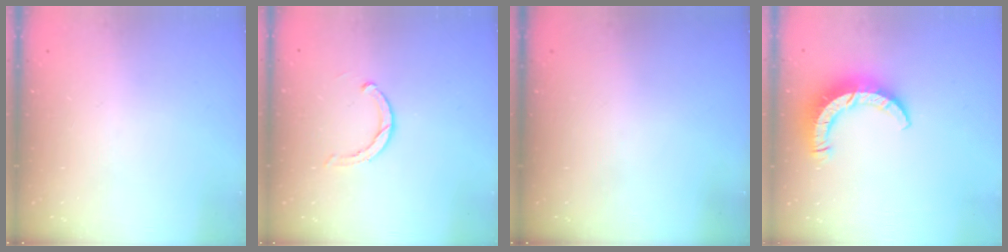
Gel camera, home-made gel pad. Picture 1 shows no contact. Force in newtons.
{"total": 2.8, "press": 2.7, "slide": 0.3}
{"total": 0.0}
{"total": 9.4, "press": 9.3, "slide": 0.9}